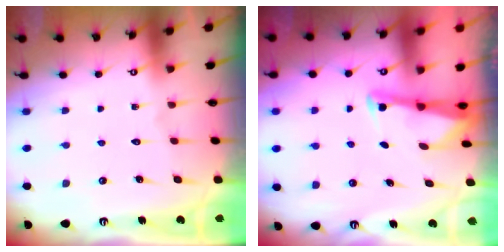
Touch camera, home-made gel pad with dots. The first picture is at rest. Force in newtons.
{"total": 2.9, "press": 2.9, "slide": 0.2}